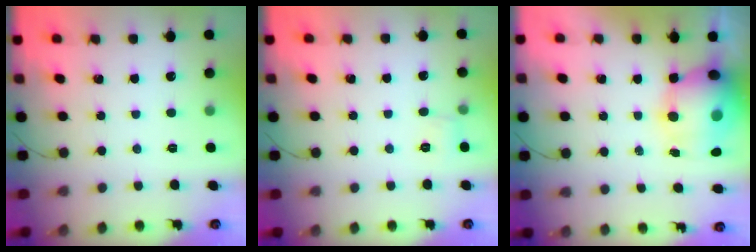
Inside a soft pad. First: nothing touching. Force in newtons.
{"total": 5.6, "press": 5.4, "slide": 1.5}
{"total": 15.3, "press": 14.8, "slide": 3.9}